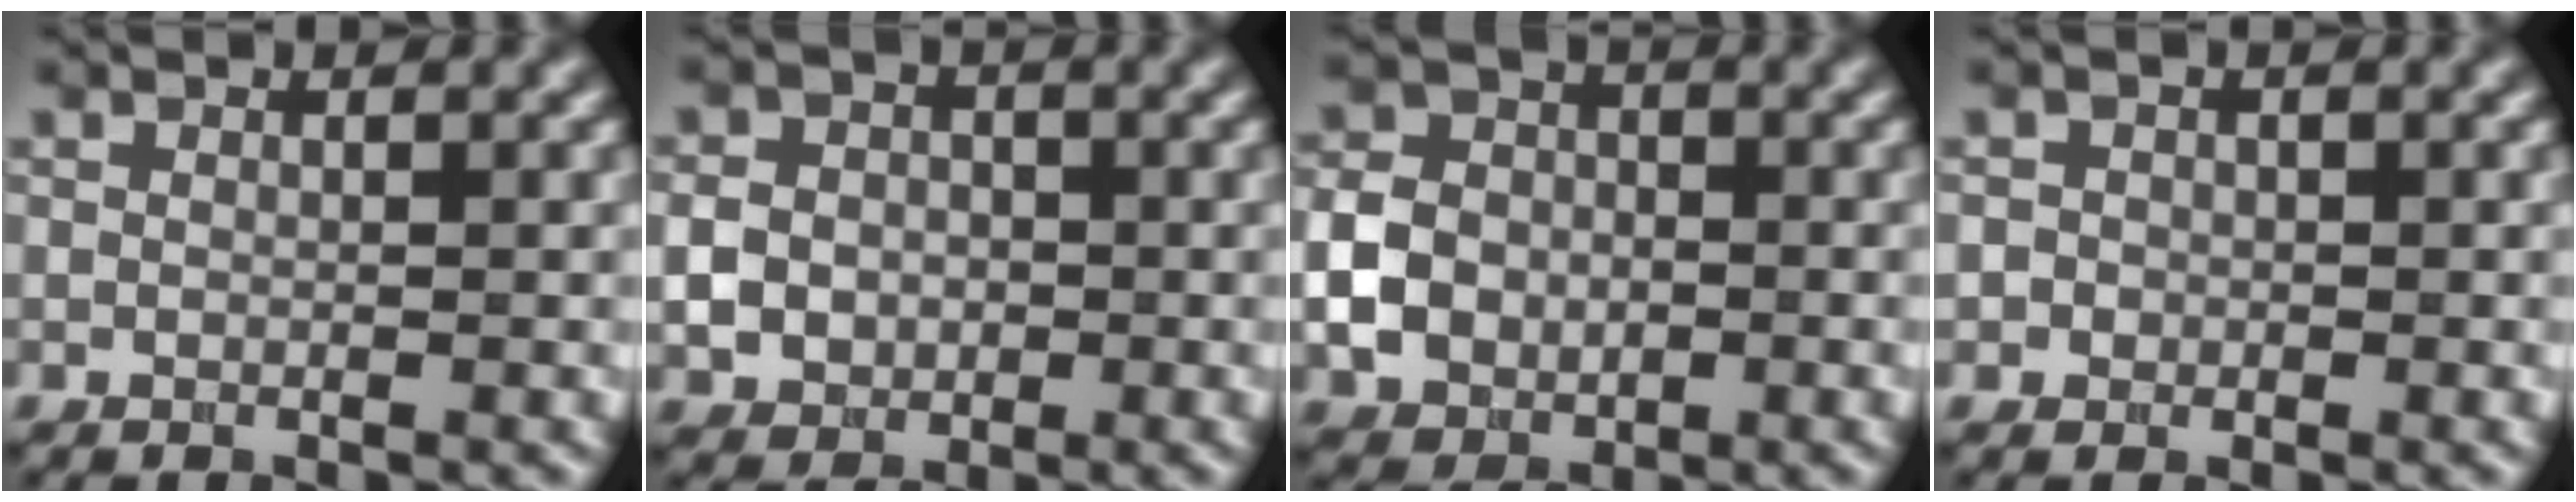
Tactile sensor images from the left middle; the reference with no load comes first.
{"total": 3.6, "force": [-0.5, 3.0, 1.8], "torque": [-0.034, -0.003, -0.012]}
{"total": 4.7, "force": [-1.1, 3.9, 2.4], "torque": [-0.051, 0.003, -0.028]}
{"total": 1.0, "force": [-0.1, 1.0, 0.1], "torque": [0.010, -0.003, -0.005]}